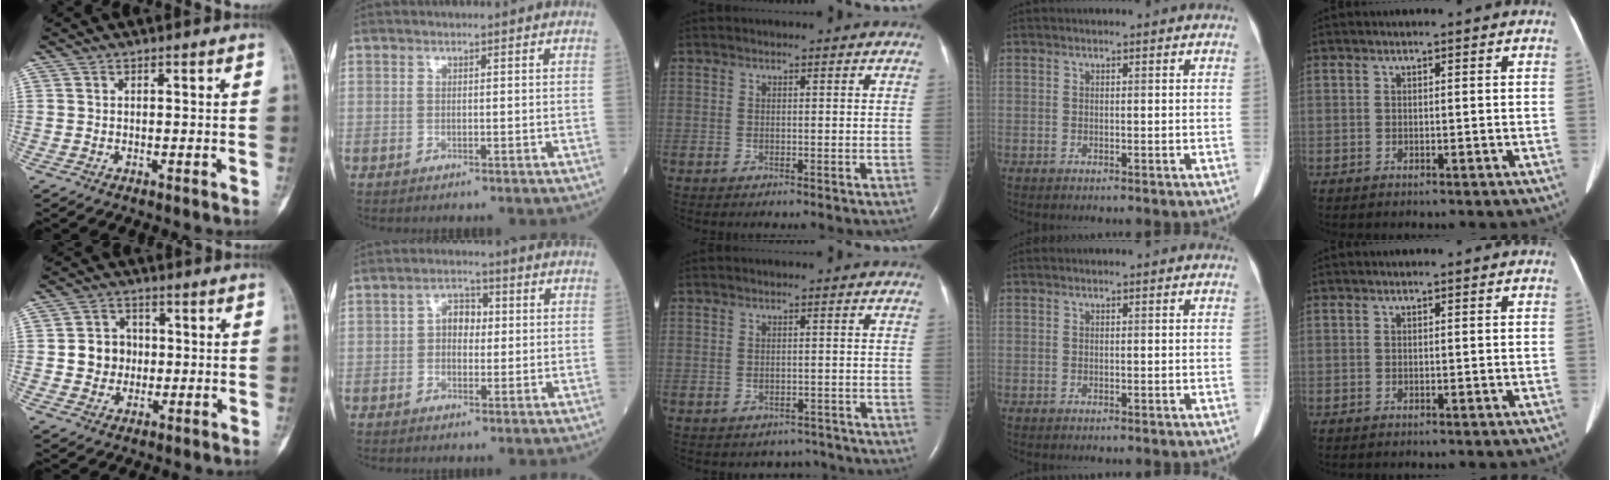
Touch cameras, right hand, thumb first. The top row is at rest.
{"thumb": {"total": 6.5, "force": [0.0, 6.0, 2.6], "torque": [-0.012, 0.008, -0.005]}, "index": {"total": 4.1, "force": [0.3, 2.7, 3.0], "torque": [-0.050, 0.017, 0.004]}, "middle": {"total": 3.5, "force": [-3.0, 1.8, -0.3], "torque": [0.007, 0.013, -0.036]}}